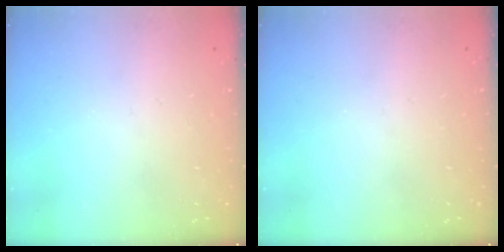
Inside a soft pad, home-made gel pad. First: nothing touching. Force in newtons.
{"total": 0.0}